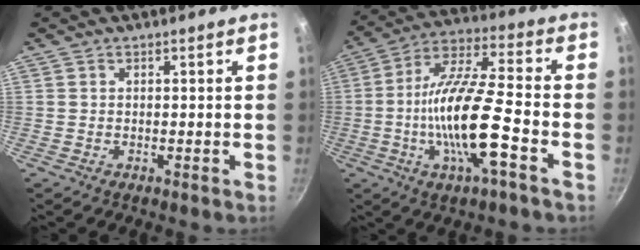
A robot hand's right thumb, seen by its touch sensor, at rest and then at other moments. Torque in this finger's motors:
{"motor_torque": [2.67, 2.34, 2.13, -0.64, 0.77]}